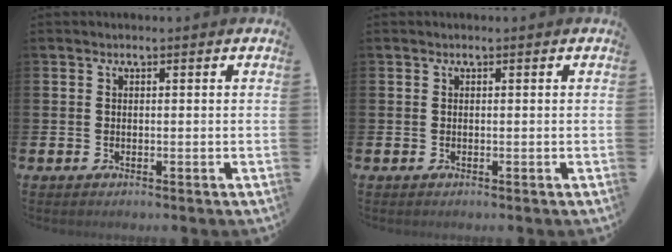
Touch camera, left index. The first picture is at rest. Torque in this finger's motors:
{"motor_torque": [0.00, 0.00, 0.00, 0.00]}